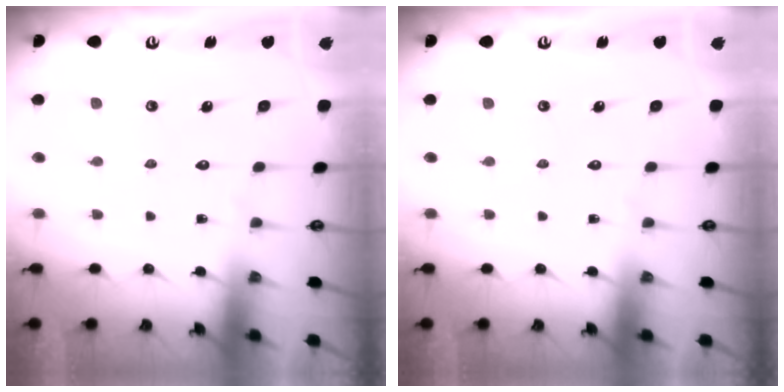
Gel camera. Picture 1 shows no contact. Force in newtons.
{"total": 0.0}